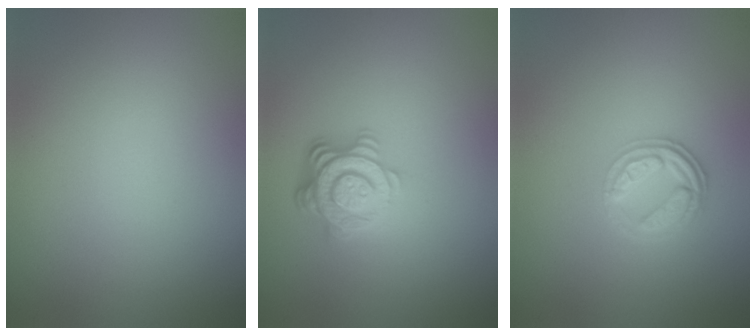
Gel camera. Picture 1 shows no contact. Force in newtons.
{"total": 4.6, "press": 3.4, "slide": 3.2}
{"total": 2.6, "press": 2.4, "slide": 1.0}